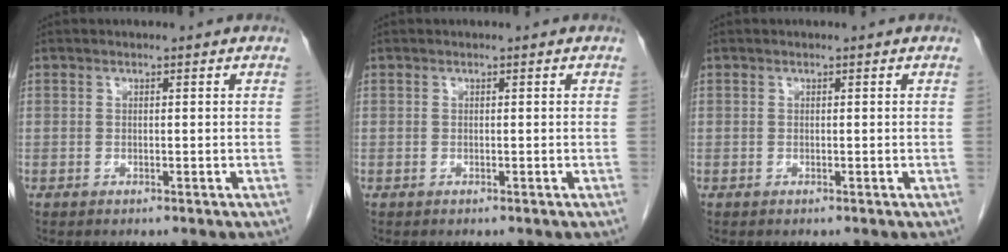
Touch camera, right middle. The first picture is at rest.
{"total": 0.0}
{"total": 0.0}